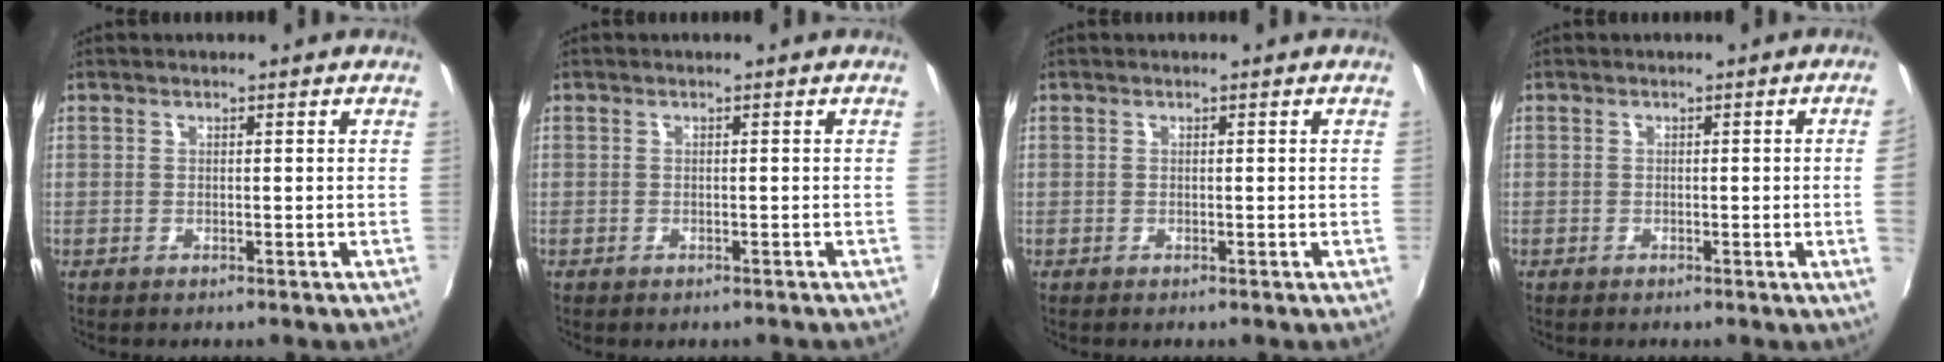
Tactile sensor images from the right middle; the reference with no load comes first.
{"total": 0.8, "force": [-0.7, 0.4, 0.2], "torque": [-0.008, -0.003, -0.009]}
{"total": 0.0}
{"total": 2.6, "force": [-0.1, -1.4, 2.2], "torque": [-0.032, -0.011, 0.002]}